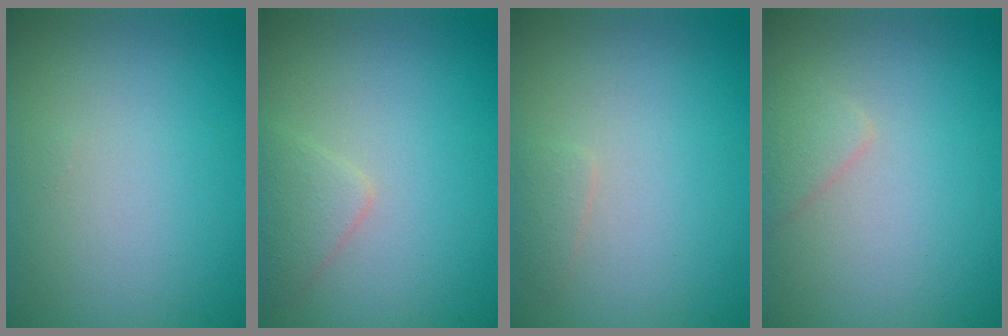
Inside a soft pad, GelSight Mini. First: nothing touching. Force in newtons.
{"total": 1.7, "press": 1.7, "slide": 0.1}
{"total": 0.9, "press": 0.9, "slide": 0.0}
{"total": 1.2, "press": 1.2, "slide": 0.1}